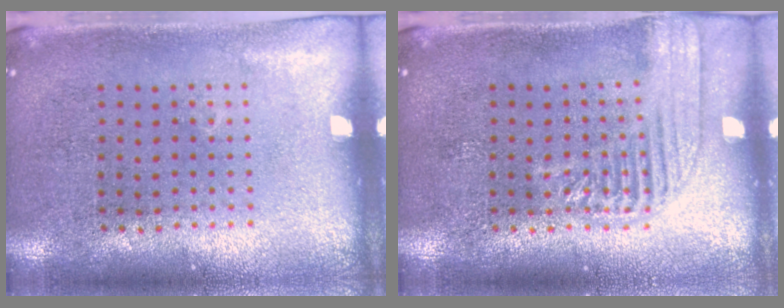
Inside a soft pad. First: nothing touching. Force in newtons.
{"total": 2.3, "press": 2.3, "slide": 0.4}